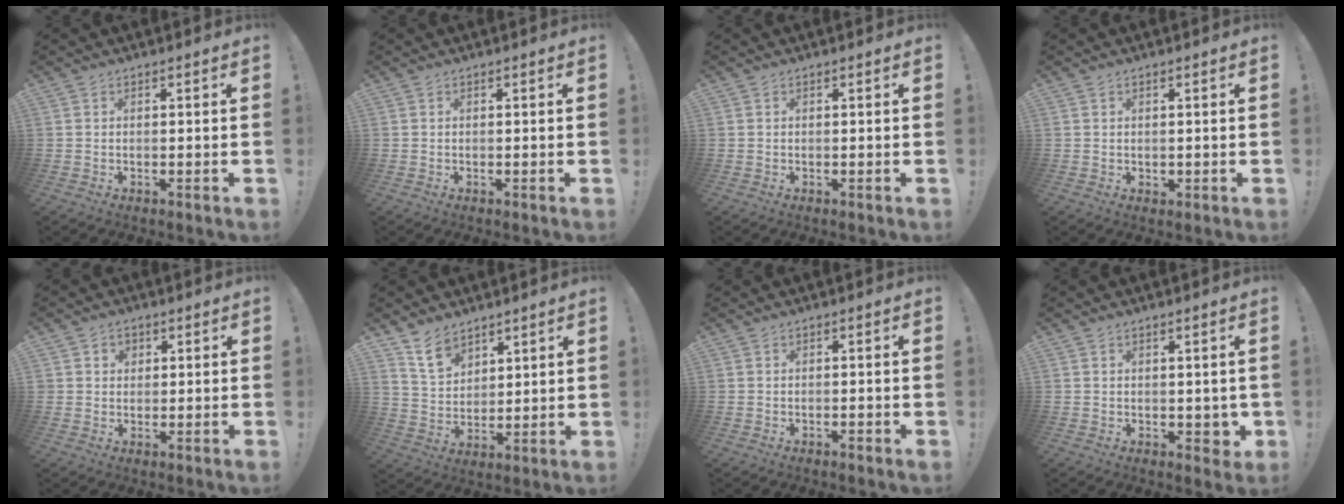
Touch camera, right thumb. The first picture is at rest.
{"total": 0.0}
{"total": 0.0}
{"total": 1.1, "force": [0.5, 0.9, 0.2], "torque": [0.003, 0.000, 0.009]}
{"total": 2.9, "force": [1.0, 2.7, 0.6], "torque": [-0.008, 0.001, 0.018]}
{"total": 9.5, "force": [7.0, 5.5, 3.2], "torque": [-0.056, -0.042, 0.138]}
{"total": 0.9, "force": [-0.7, 0.1, 0.5], "torque": [-0.009, 0.001, -0.012]}
{"total": 3.6, "force": [0.3, 3.0, 1.9], "torque": [-0.010, 0.002, 0.007]}